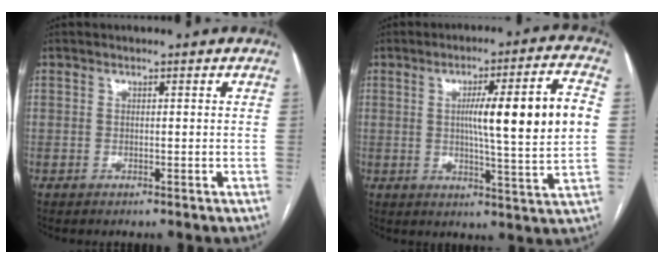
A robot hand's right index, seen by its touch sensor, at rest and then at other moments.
{"total": 14.3, "force": [1.7, -0.3, 14.2], "torque": [-0.212, 0.006, 0.023]}